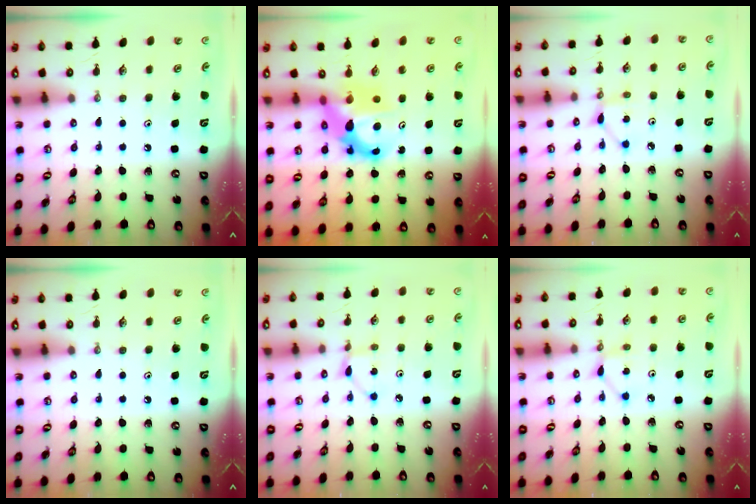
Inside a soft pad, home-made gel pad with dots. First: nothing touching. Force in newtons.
{"total": 8.2, "press": 8.2, "slide": 0.7}
{"total": 3.8, "press": 3.8, "slide": 0.3}
{"total": 0.0}
{"total": 3.3, "press": 3.3, "slide": 0.4}
{"total": 2.8, "press": 2.8, "slide": 0.1}